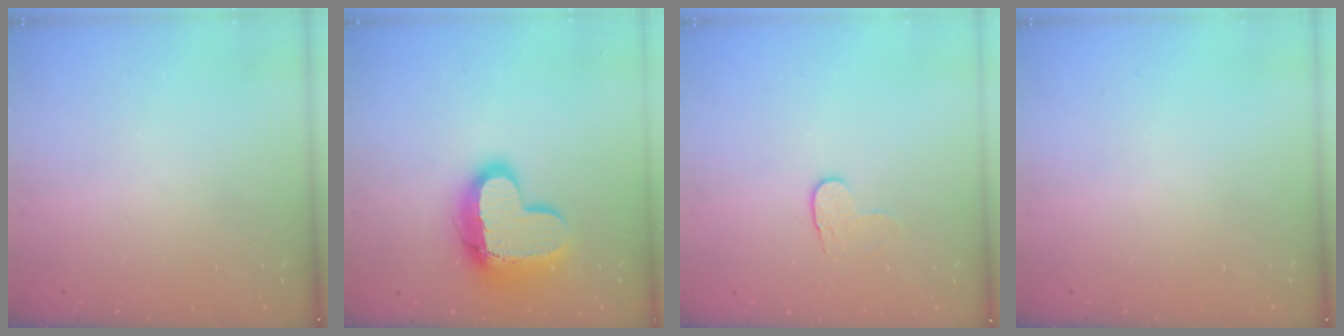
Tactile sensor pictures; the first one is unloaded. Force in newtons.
{"total": 17.4, "press": 17.3, "slide": 1.3}
{"total": 4.0, "press": 4.0, "slide": 0.5}
{"total": 0.0}